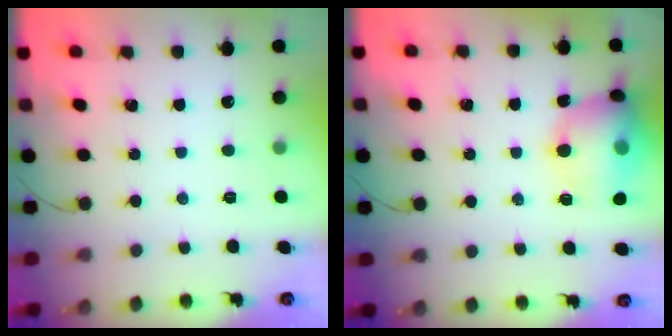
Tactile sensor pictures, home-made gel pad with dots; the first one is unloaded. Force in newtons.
{"total": 15.8, "press": 15.3, "slide": 3.7}